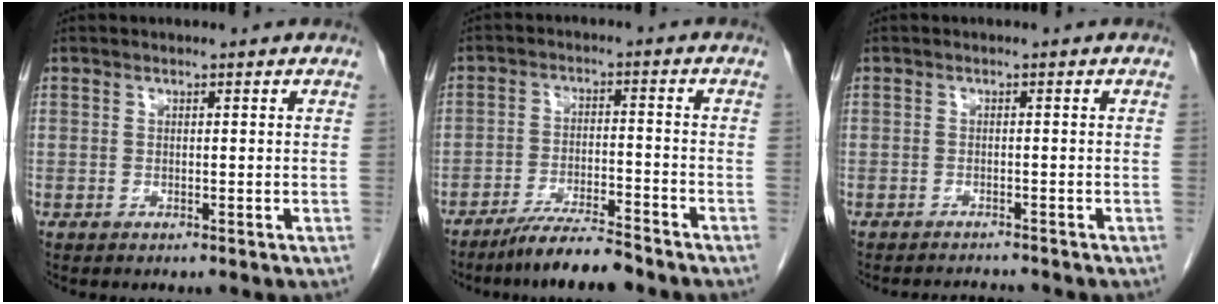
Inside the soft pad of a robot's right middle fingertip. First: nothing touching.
{"total": 7.6, "force": [-6.6, 0.2, 3.8], "torque": [-0.061, -0.021, -0.118]}
{"total": 2.6, "force": [-2.5, -0.4, 0.1], "torque": [0.000, -0.012, -0.038]}